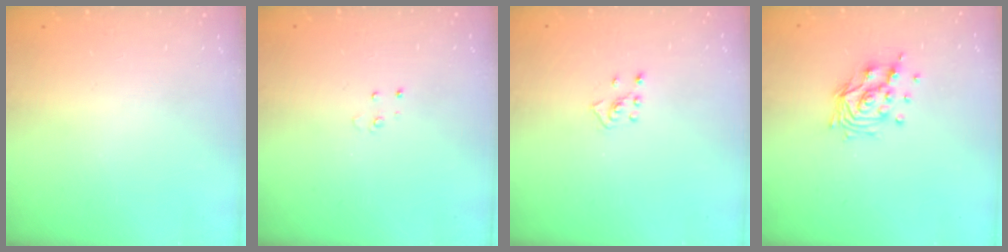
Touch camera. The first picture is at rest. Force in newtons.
{"total": 3.0, "press": 2.9, "slide": 0.3}
{"total": 2.5, "press": 2.4, "slide": 0.7}
{"total": 11.1, "press": 11.0, "slide": 0.9}